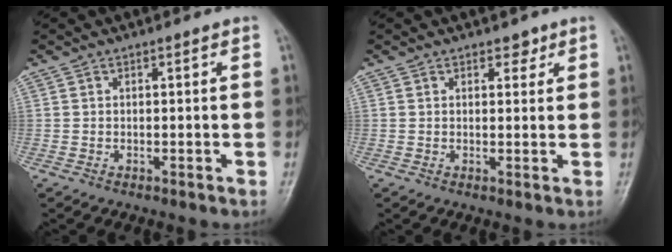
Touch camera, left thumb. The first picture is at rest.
{"total": 2.1, "force": [1.4, 1.3, 0.8], "torque": [0.006, -0.007, 0.016]}